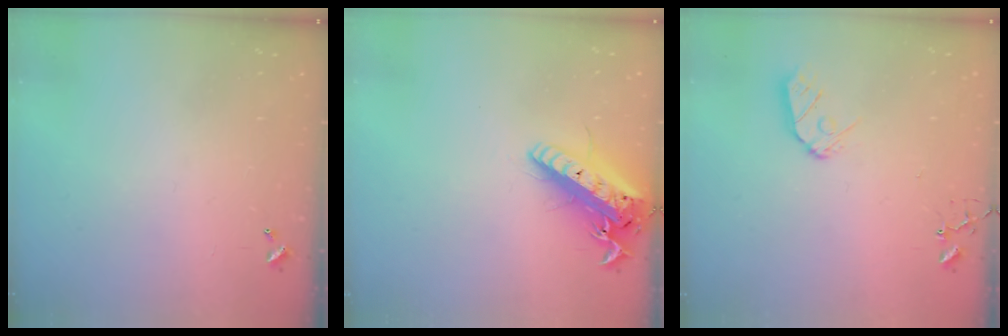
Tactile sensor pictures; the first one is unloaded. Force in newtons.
{"total": 19.8, "press": 19.4, "slide": 4.0}
{"total": 8.6, "press": 8.5, "slide": 0.7}